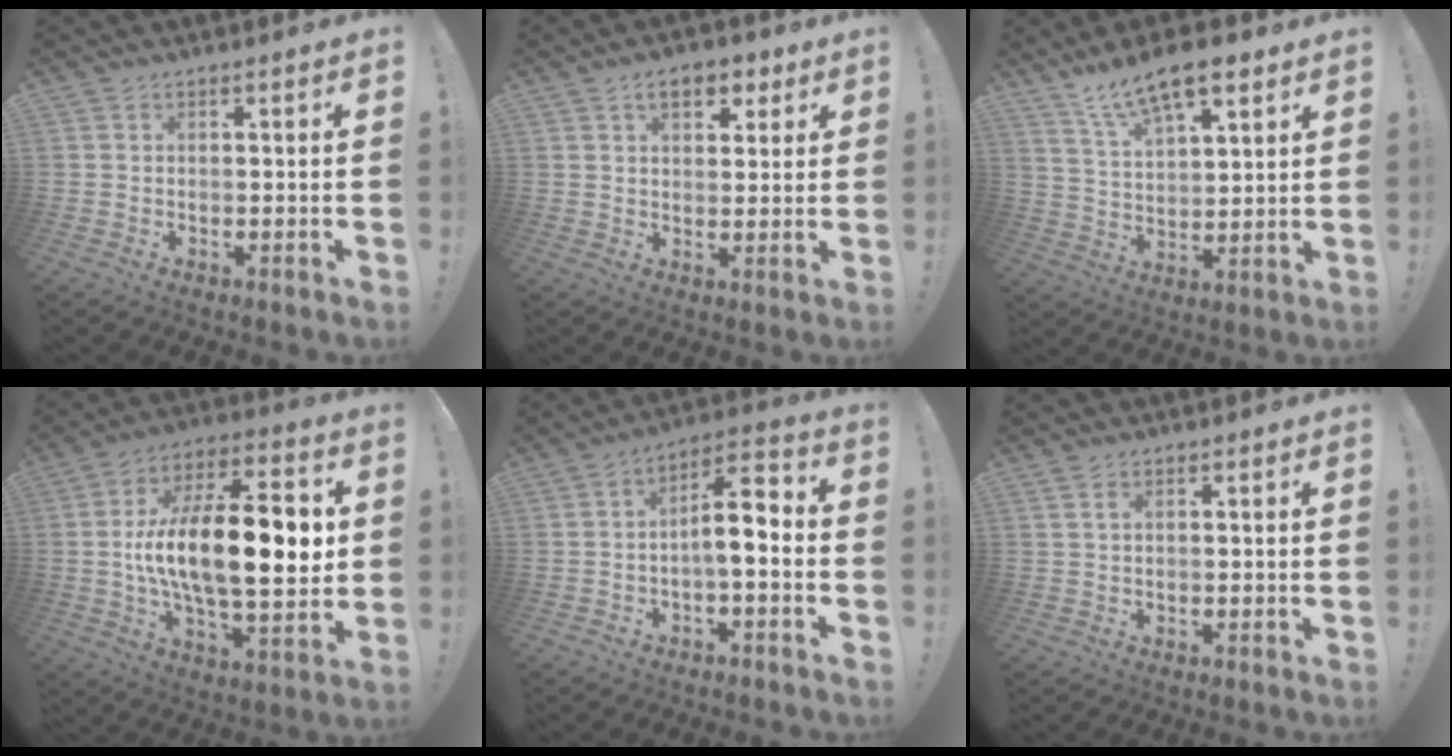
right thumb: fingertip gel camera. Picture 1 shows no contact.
{"total": 7.6, "force": [3.9, 4.6, 4.5], "torque": [-0.060, -0.003, 0.068]}
{"total": 12.6, "force": [8.8, 4.8, 7.7], "torque": [-0.141, -0.038, 0.158]}
{"total": 23.7, "force": [0.9, 9.9, 21.5], "torque": [-0.365, -0.001, 0.010]}
{"total": 9.1, "force": [-1.7, 3.0, 8.4], "torque": [-0.128, 0.006, -0.031]}
{"total": 1.4, "force": [0.7, 0.4, 1.2], "torque": [-0.024, 0.001, 0.012]}